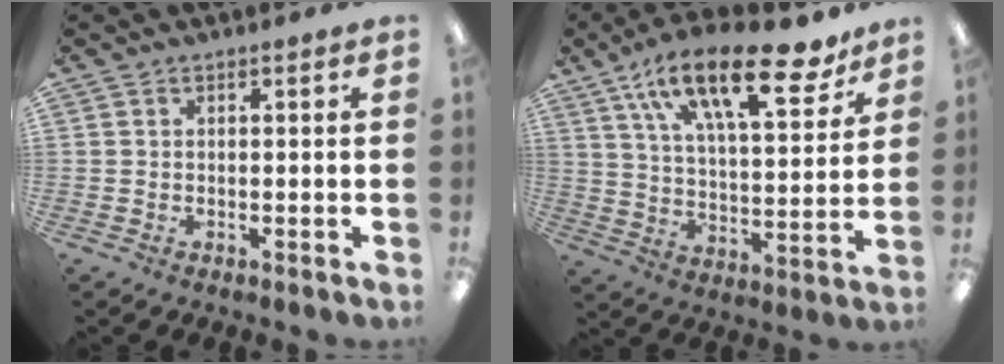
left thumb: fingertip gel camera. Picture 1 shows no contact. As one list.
[{"total": 24.0, "force": [14.8, 9.3, 16.4], "torque": [-0.247, -0.079, 0.243]}]